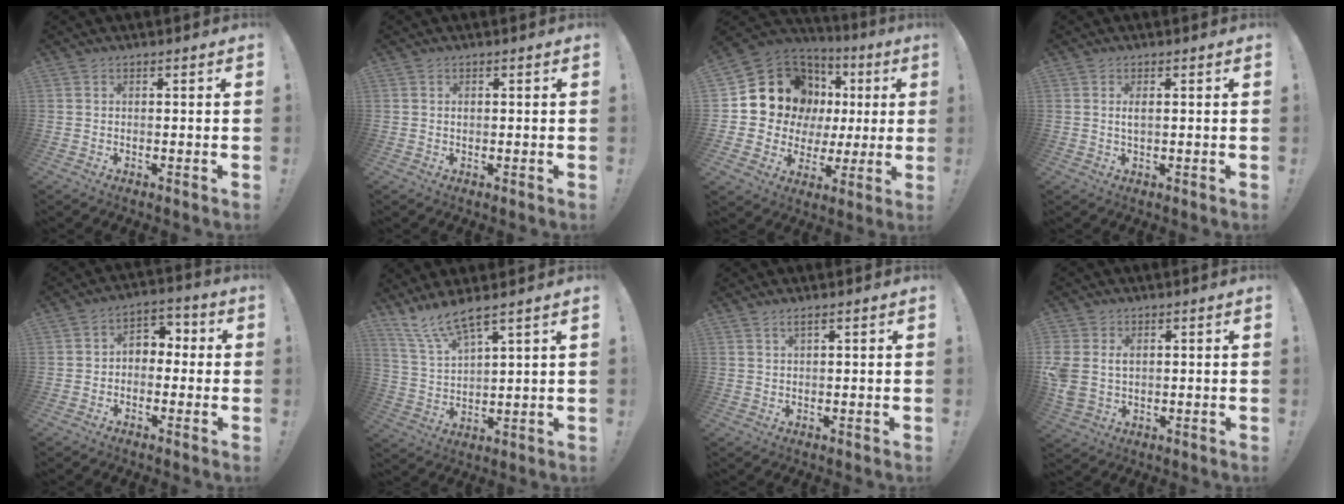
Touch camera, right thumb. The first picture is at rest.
{"total": 0.0}
{"total": 15.3, "force": [6.3, 12.1, 7.0], "torque": [-0.106, -0.045, 0.141]}
{"total": 1.7, "force": [0.4, 0.3, 1.6], "torque": [-0.025, -0.003, 0.006]}
{"total": 5.6, "force": [-1.1, 4.7, 2.9], "torque": [-0.043, 0.020, -0.016]}
{"total": 8.7, "force": [7.4, 1.1, 4.4], "torque": [-0.094, -0.038, 0.136]}
{"total": 1.7, "force": [1.0, 0.2, 1.4], "torque": [-0.029, 0.001, 0.017]}
{"total": 5.8, "force": [1.5, 4.4, 3.4], "torque": [-0.069, -0.005, 0.028]}